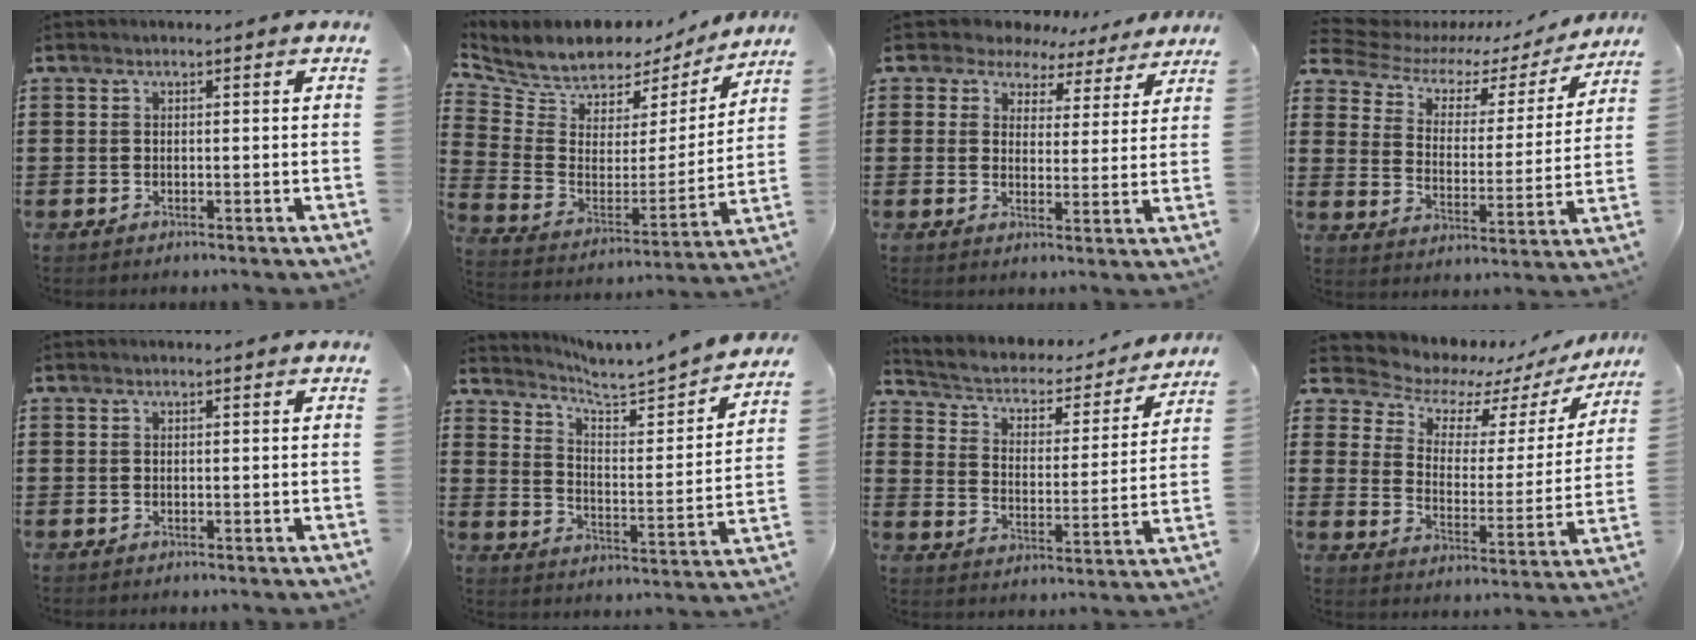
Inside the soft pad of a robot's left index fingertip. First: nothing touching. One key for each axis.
{"total": 7.0, "fx": 6.5, "fy": 2.5, "fz": 0.1, "tx": -0.051, "ty": -0.057, "tz": 0.114}
{"total": 5.1, "fx": 4.4, "fy": 2.5, "fz": 0.6, "tx": -0.040, "ty": -0.021, "tz": 0.077}
{"total": 6.5, "fx": 4.9, "fy": 3.3, "fz": 2.6, "tx": -0.071, "ty": -0.029, "tz": 0.083}
{"total": 0.0}
{"total": 3.8, "fx": 3.7, "fy": -0.2, "fz": 0.8, "tx": -0.041, "ty": -0.038, "tz": 0.051}
{"total": 2.7, "fx": 2.1, "fy": 1.6, "fz": 0.7, "tx": -0.033, "ty": -0.020, "tz": 0.024}
{"total": 5.6, "fx": 4.6, "fy": 2.9, "fz": 1.5, "tx": -0.054, "ty": -0.034, "tz": 0.074}